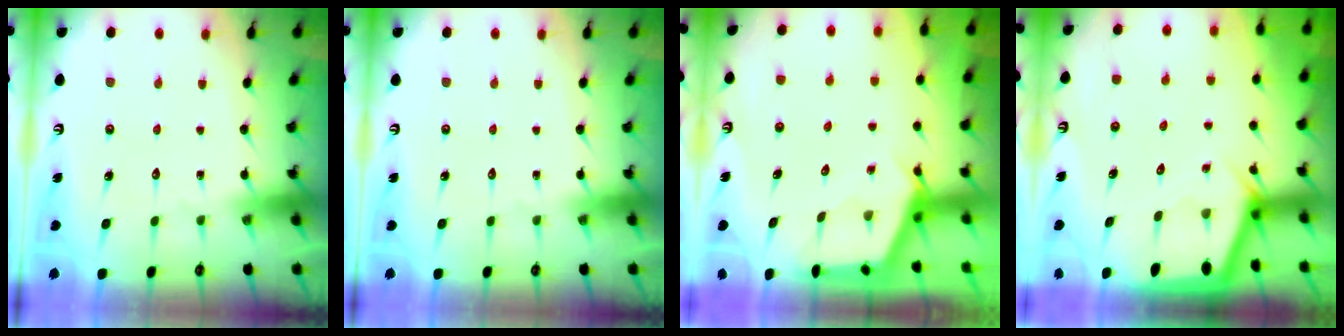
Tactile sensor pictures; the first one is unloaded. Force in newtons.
{"total": 0.0}
{"total": 3.0, "press": 3.0, "slide": 0.3}
{"total": 2.7, "press": 2.7, "slide": 0.3}